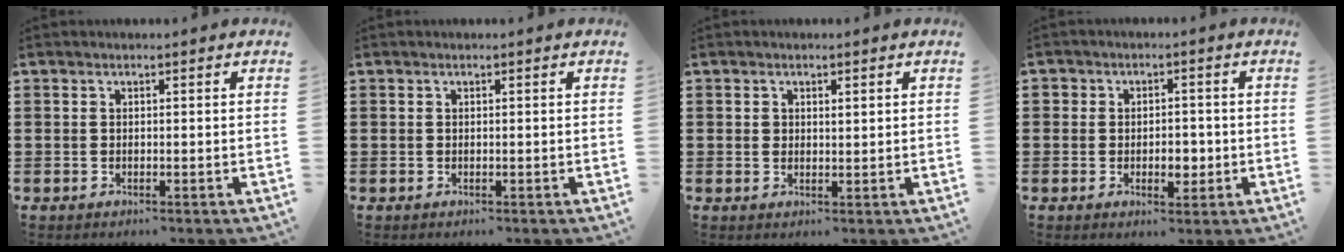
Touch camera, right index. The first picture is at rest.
{"total": 0.0}
{"total": 0.9, "force": [0.4, 0.6, 0.5], "torque": [-0.010, 0.005, 0.007]}
{"total": 3.7, "force": [-0.7, 2.8, 2.3], "torque": [-0.039, 0.004, -0.017]}